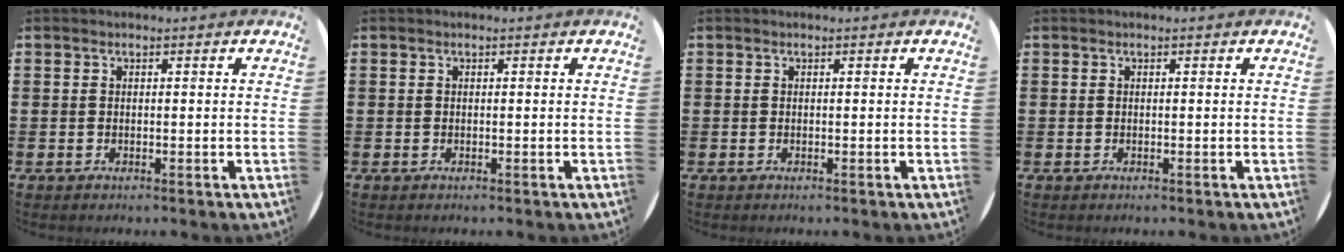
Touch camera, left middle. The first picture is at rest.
{"total": 0.0}
{"total": 0.0}
{"total": 0.0}